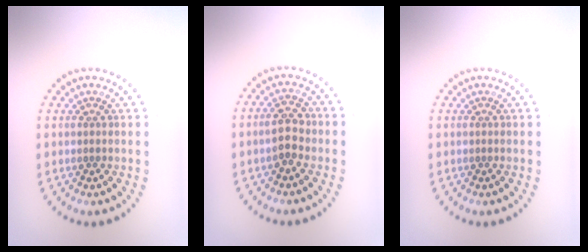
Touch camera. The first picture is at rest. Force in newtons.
{"total": 2.4, "press": 2.3, "slide": 0.6}
{"total": 0.0}